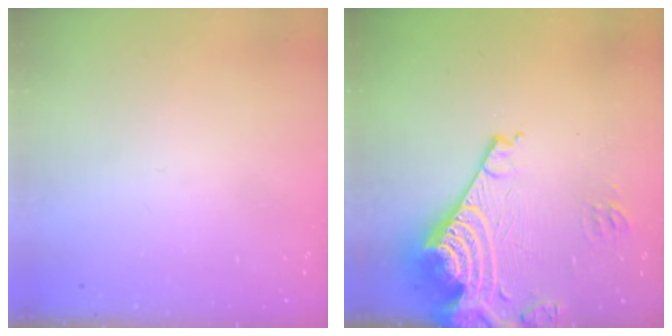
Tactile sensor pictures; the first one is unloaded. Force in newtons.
{"total": 18.8, "press": 18.7, "slide": 2.2}